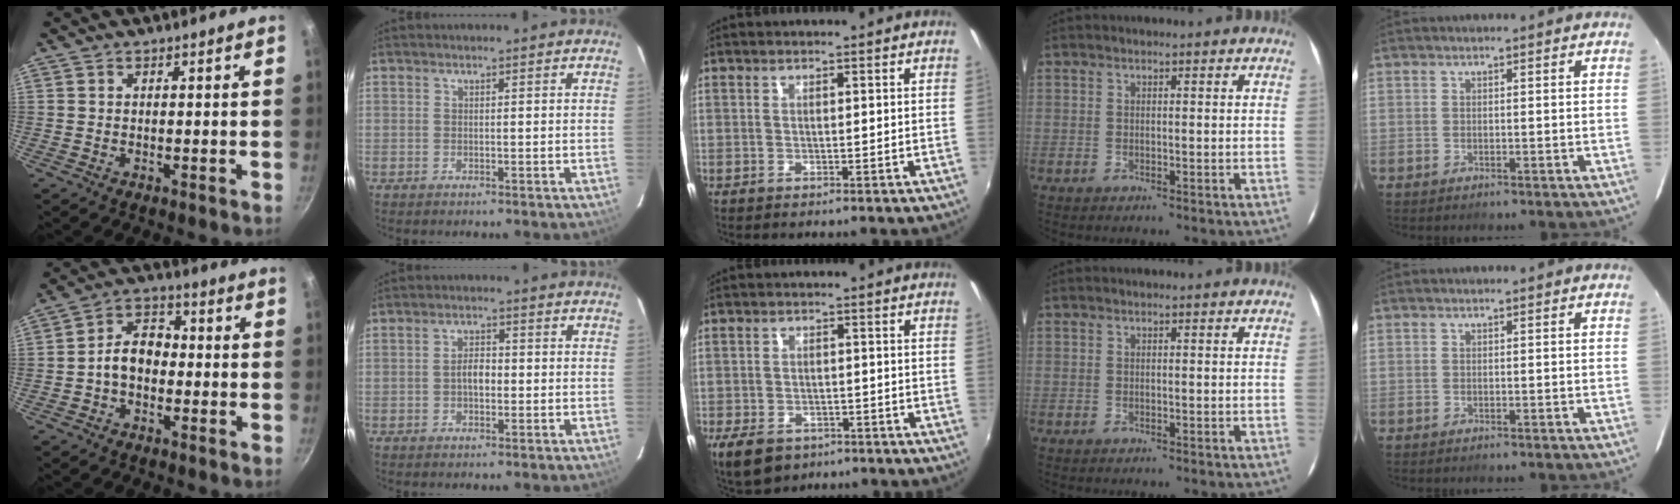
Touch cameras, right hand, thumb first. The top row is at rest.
{"thumb": {"total": 7.4, "force": [-1.4, 5.3, 5.0], "torque": [-0.054, 0.033, -0.038]}, "index": {"total": 3.2, "force": [-0.5, 1.9, 2.5], "torque": [-0.045, 0.009, -0.008]}, "middle": {"total": 7.9, "force": [-4.9, 4.8, 4.0], "torque": [-0.096, -0.020, -0.081]}}